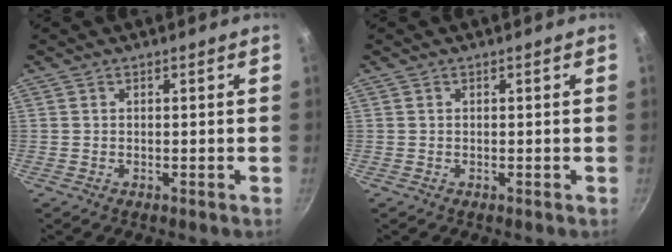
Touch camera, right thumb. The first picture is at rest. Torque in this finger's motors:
{"motor_torque": [0.07, -0.07, 0.19, 0.11, -0.01]}